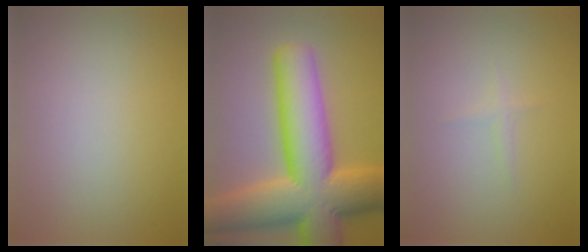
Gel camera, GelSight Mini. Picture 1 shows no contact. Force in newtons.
{"total": 14.9, "press": 14.9, "slide": 0.6}
{"total": 0.7, "press": 0.7, "slide": 0.1}